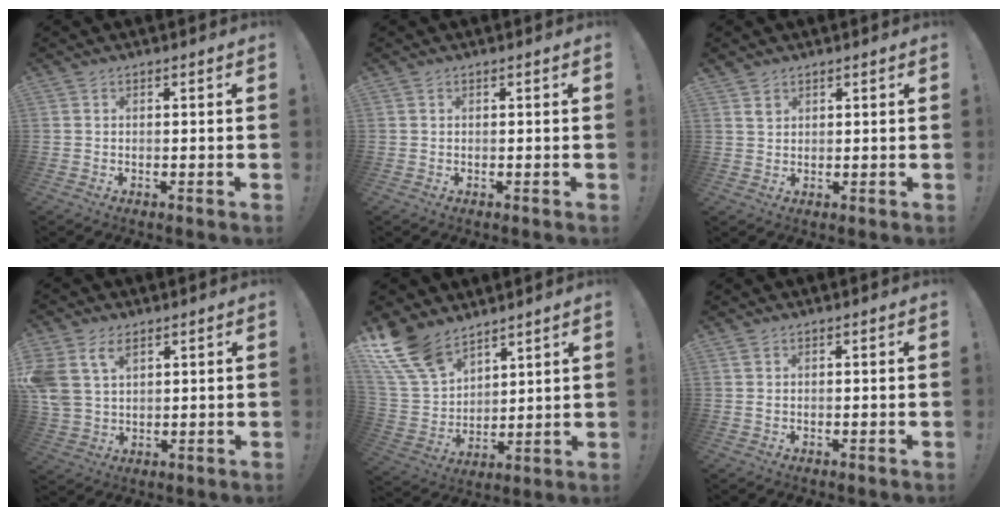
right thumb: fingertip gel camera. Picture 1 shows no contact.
{"total": 0.0}
{"total": 2.5, "force": [1.7, 1.7, 0.5], "torque": [-0.002, -0.009, 0.031]}
{"total": 8.8, "force": [4.7, 5.6, 4.8], "torque": [-0.107, -0.012, 0.094]}
{"total": 15.1, "force": [11.4, 7.6, 6.4], "torque": [-0.145, -0.079, 0.218]}
{"total": 0.9, "force": [0.5, 0.3, 0.7], "torque": [-0.010, -0.001, 0.007]}